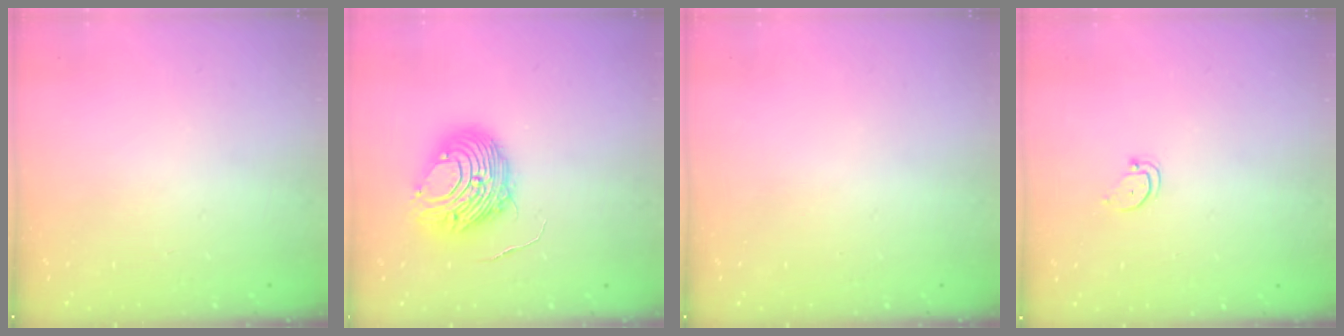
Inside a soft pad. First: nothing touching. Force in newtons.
{"total": 10.6, "press": 10.6, "slide": 0.8}
{"total": 0.0}
{"total": 2.4, "press": 2.4, "slide": 0.2}